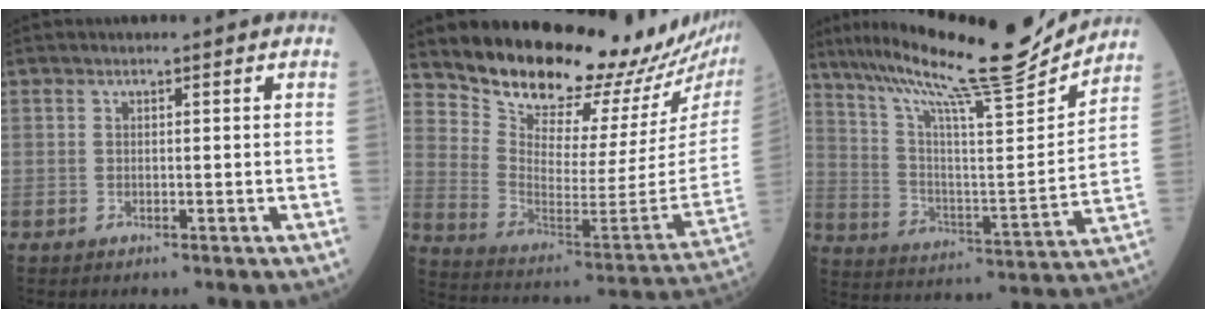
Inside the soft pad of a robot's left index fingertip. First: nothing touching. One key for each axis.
{"total": 20.8, "fx": 19.8, "fy": 2.7, "fz": 5.7, "tx": -0.109, "ty": -0.116, "tz": 0.285}
{"total": 21.9, "fx": 19.1, "fy": 0.2, "fz": 10.7, "tx": -0.193, "ty": -0.020, "tz": 0.299}